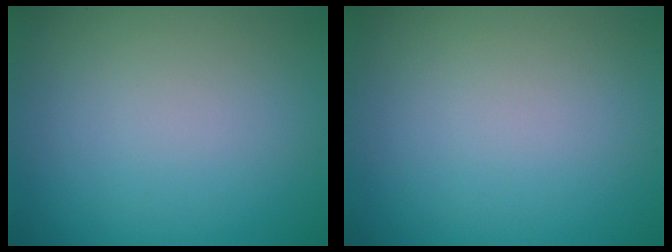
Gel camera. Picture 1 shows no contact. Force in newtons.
{"total": 0.0}